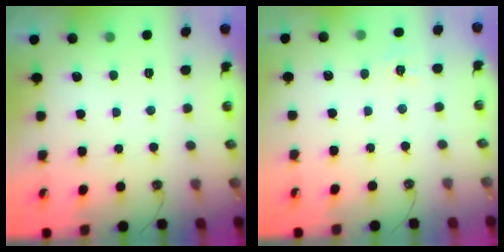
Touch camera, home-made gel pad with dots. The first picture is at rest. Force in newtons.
{"total": 6.6, "press": 6.6, "slide": 0.5}